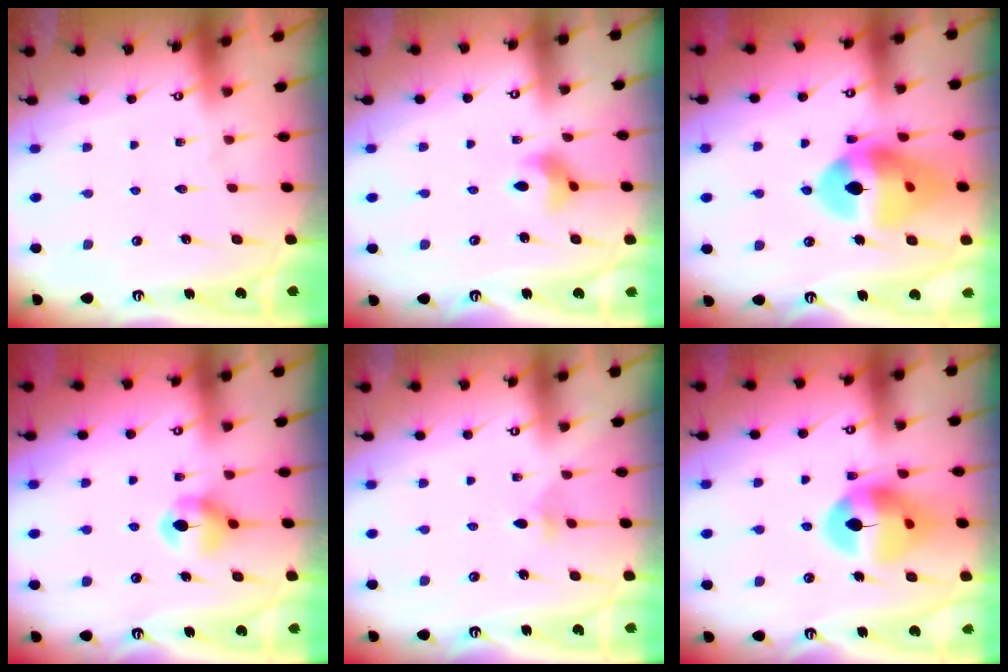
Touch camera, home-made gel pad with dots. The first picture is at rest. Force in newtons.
{"total": 6.0, "press": 5.9, "slide": 0.6}
{"total": 16.3, "press": 16.2, "slide": 1.9}
{"total": 6.4, "press": 6.3, "slide": 0.8}
{"total": 2.3, "press": 2.3, "slide": 0.4}
{"total": 13.3, "press": 13.2, "slide": 1.5}